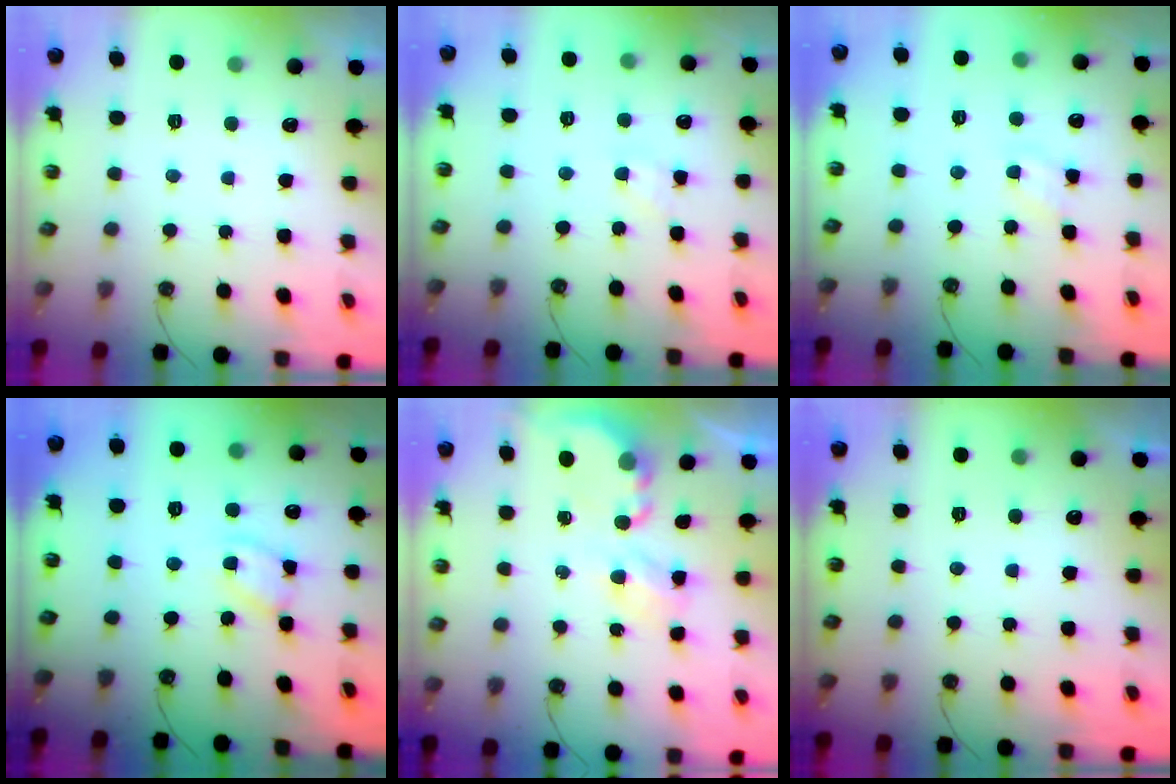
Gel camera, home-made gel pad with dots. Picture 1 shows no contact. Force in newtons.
{"total": 3.6, "press": 3.5, "slide": 0.5}
{"total": 2.6, "press": 2.6, "slide": 0.4}
{"total": 5.7, "press": 5.7, "slide": 0.3}
{"total": 4.0, "press": 4.0, "slide": 0.1}
{"total": 0.0}